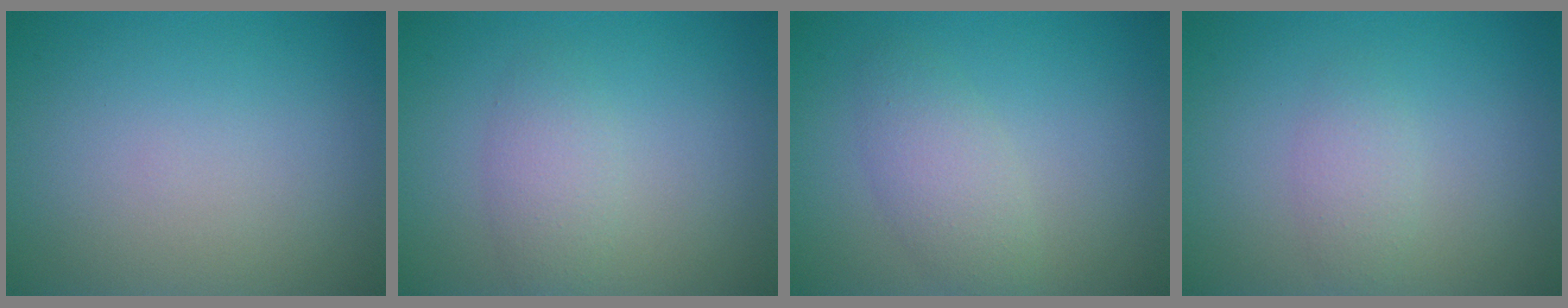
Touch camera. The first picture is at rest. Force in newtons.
{"total": 2.2, "press": 2.1, "slide": 0.1}
{"total": 2.7, "press": 2.7, "slide": 0.1}
{"total": 1.6, "press": 1.6, "slide": 0.2}